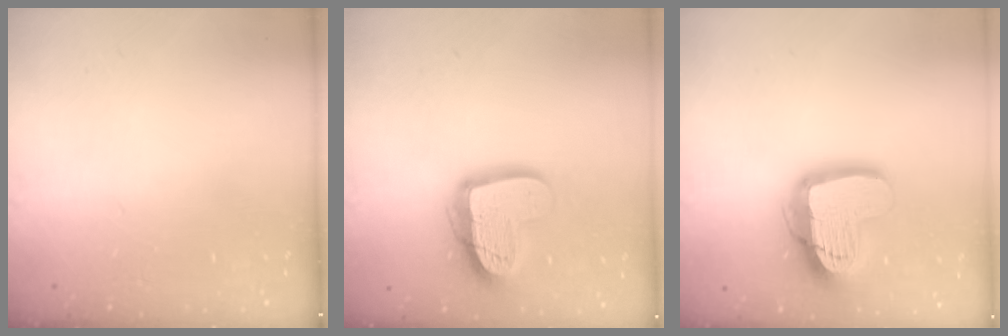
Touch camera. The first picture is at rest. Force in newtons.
{"total": 15.9, "press": 15.8, "slide": 1.4}
{"total": 17.7, "press": 17.6, "slide": 1.6}